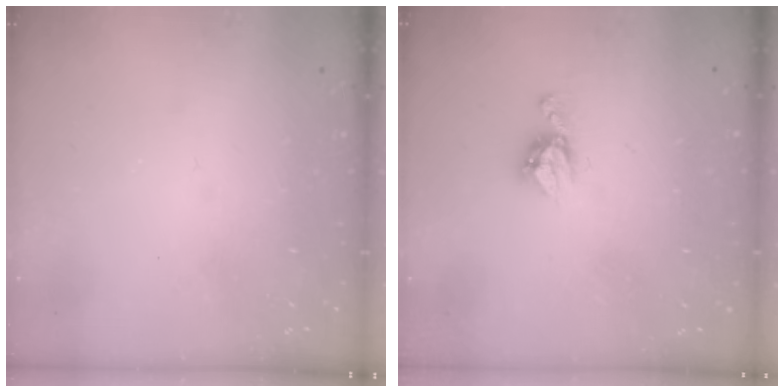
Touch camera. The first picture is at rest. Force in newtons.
{"total": 6.1, "press": 6.1, "slide": 0.4}